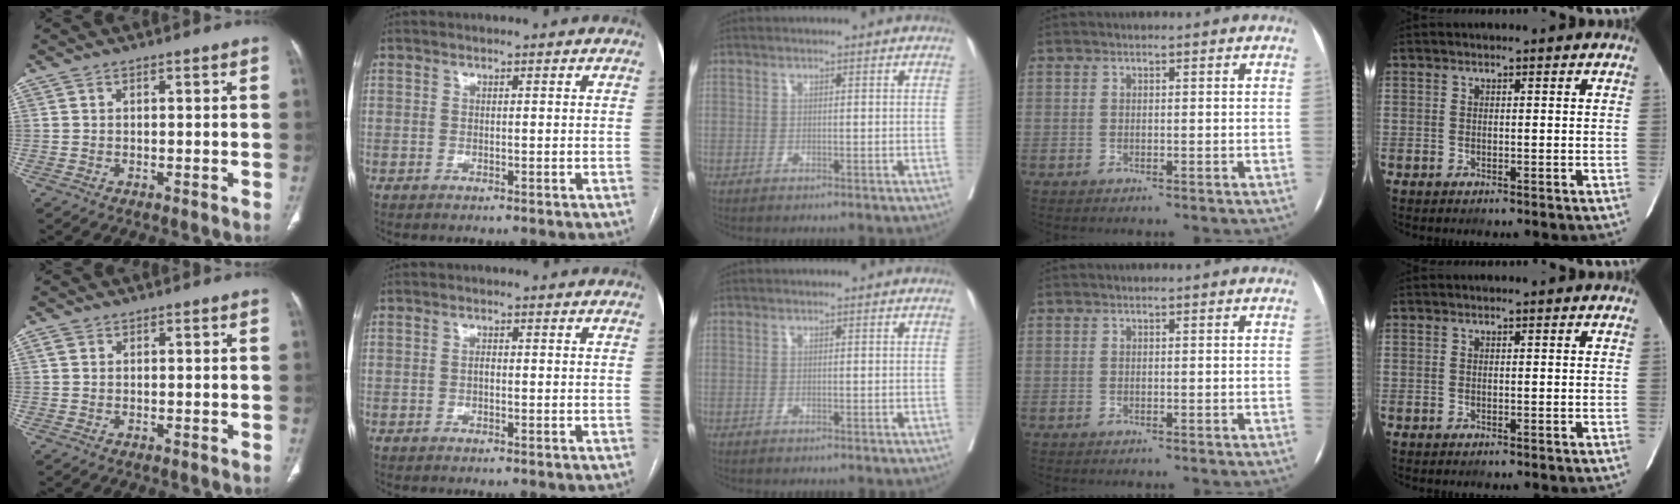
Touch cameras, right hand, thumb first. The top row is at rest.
{"thumb": {"total": 0.9, "force": [0.3, 0.7, 0.5], "torque": [-0.008, 0.005, 0.005]}, "index": {"total": 0.7, "force": [-0.2, 0.3, 0.6], "torque": [-0.010, 0.002, -0.004]}}